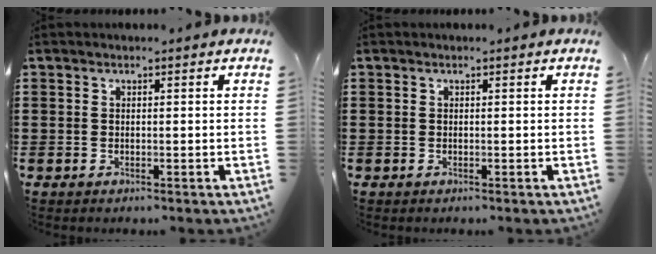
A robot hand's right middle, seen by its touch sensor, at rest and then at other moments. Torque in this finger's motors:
{"motor_torque": [-0.06, 0.02, 0.04, 0.02]}